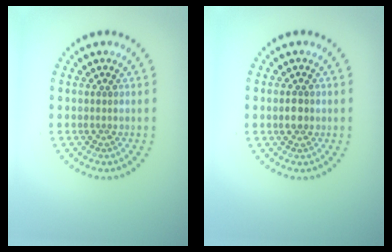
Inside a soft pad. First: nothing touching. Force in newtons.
{"total": 1.5, "press": 1.5, "slide": 0.2}